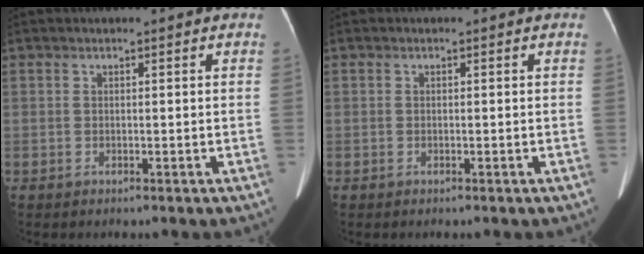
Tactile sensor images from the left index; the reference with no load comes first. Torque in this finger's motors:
{"motor_torque": [0.01, 0.01, 0.00, 0.00]}